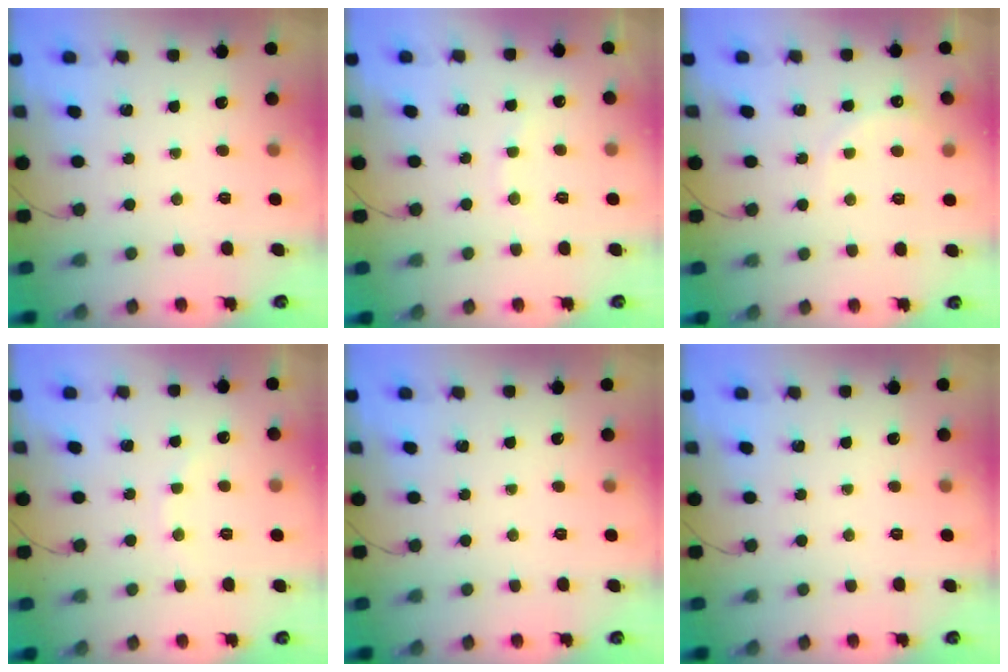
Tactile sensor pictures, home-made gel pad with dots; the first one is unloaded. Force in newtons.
{"total": 5.7, "press": 5.7, "slide": 0.9}
{"total": 6.1, "press": 6.0, "slide": 1.3}
{"total": 5.3, "press": 5.2, "slide": 1.0}
{"total": 0.0}
{"total": 0.0}